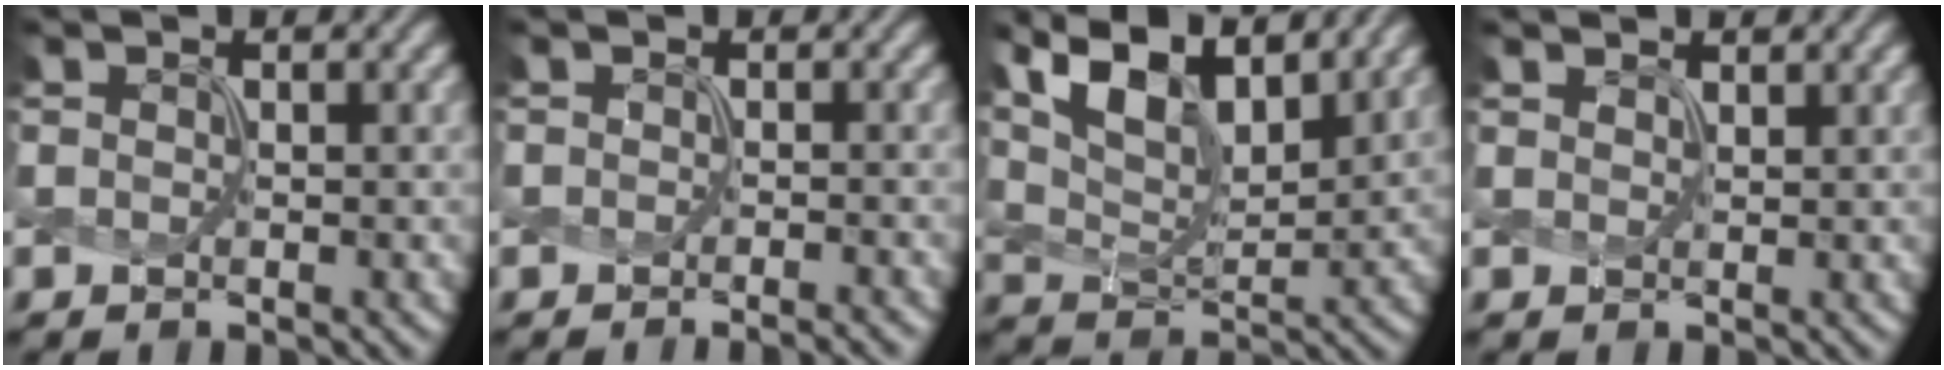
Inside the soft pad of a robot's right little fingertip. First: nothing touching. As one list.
[{"total": 1.3, "force": [-1.2, 0.1, 0.6], "torque": [0.006, -0.009, -0.013]}, {"total": 13.0, "force": [7.5, 5.8, 8.9], "torque": [-0.179, 0.030, 0.108]}, {"total": 1.4, "force": [1.3, 0.2, 0.3], "torque": [-0.003, 0.000, 0.019]}]